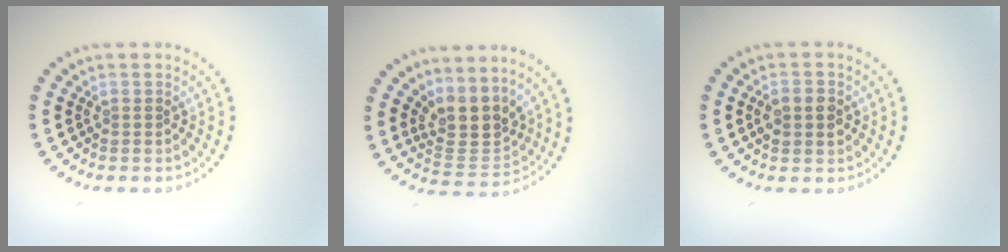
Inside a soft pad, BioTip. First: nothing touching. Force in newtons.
{"total": 3.9, "press": 3.3, "slide": 2.1}
{"total": 3.0, "press": 3.0, "slide": 0.0}